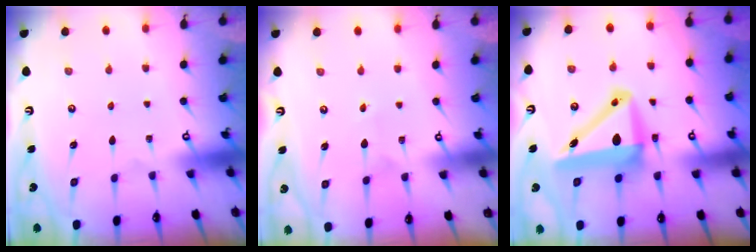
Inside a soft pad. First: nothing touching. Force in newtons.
{"total": 2.9, "press": 2.8, "slide": 0.4}
{"total": 11.4, "press": 10.9, "slide": 3.5}